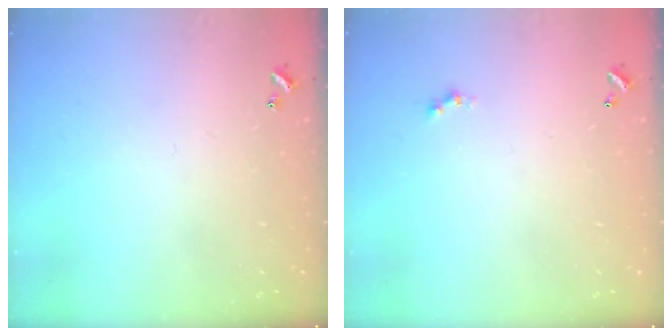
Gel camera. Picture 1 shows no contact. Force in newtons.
{"total": 0.5, "press": 0.4, "slide": 0.3}